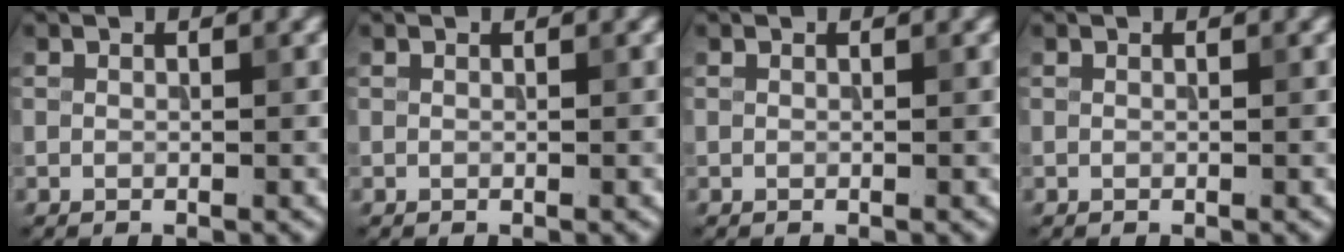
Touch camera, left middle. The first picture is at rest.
{"total": 0.0}
{"total": 0.0}
{"total": 0.0}